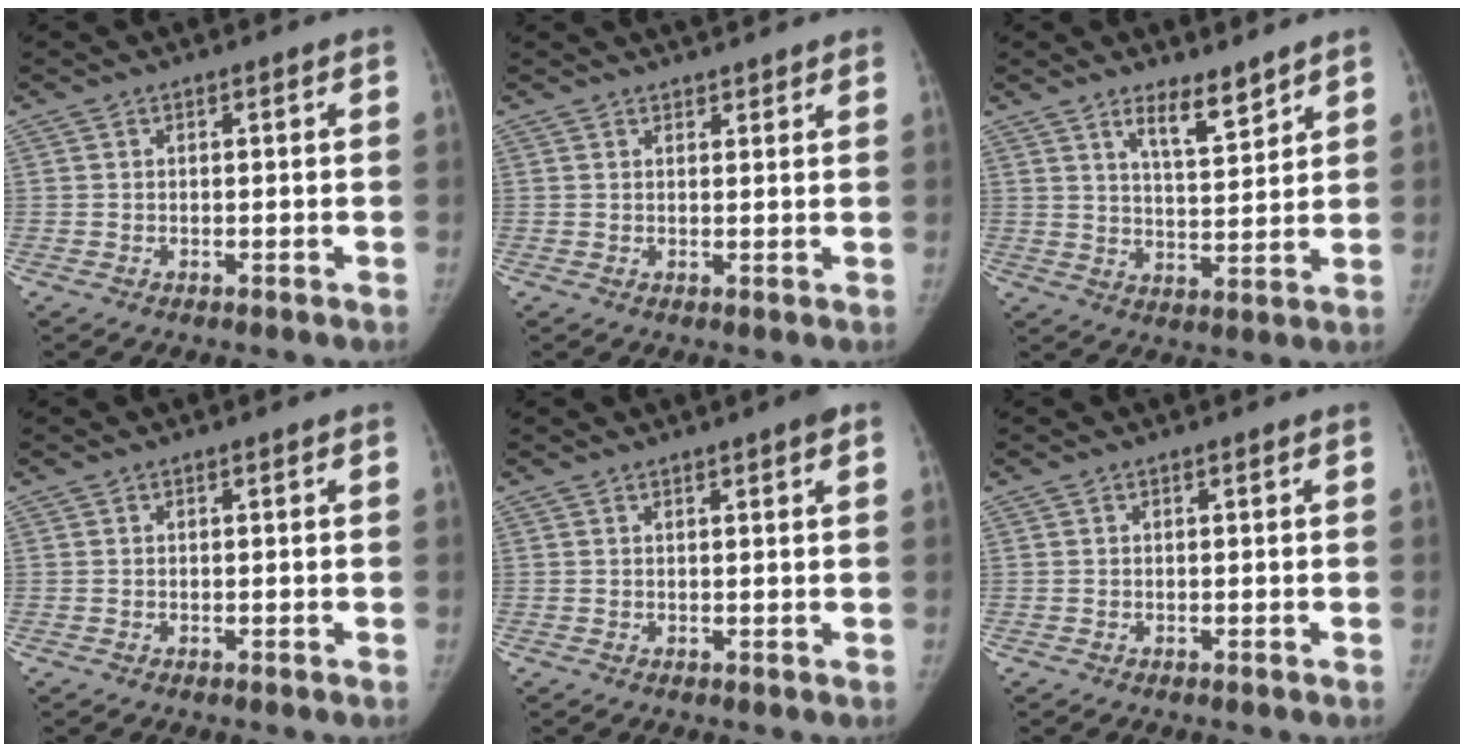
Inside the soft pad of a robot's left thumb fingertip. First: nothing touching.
{"total": 4.3, "force": [3.8, 1.1, 1.8], "torque": [-0.005, 0.002, 0.050]}
{"total": 6.9, "force": [5.1, 1.7, 4.3], "torque": [-0.056, -0.044, 0.087]}
{"total": 0.0}
{"total": 2.4, "force": [1.4, 0.2, 2.0], "torque": [-0.029, -0.001, 0.017]}
{"total": 0.0}